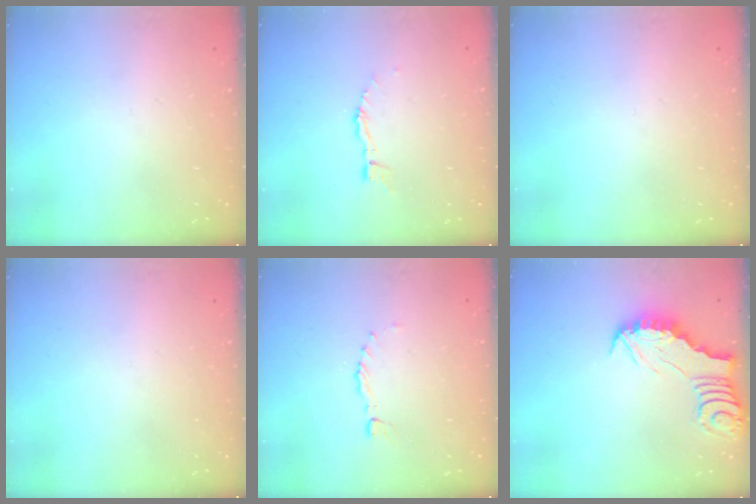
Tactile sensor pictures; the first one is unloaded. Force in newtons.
{"total": 4.0, "press": 4.0, "slide": 0.2}
{"total": 0.0}
{"total": 0.0}
{"total": 0.0}
{"total": 2.4, "press": 2.4, "slide": 0.2}